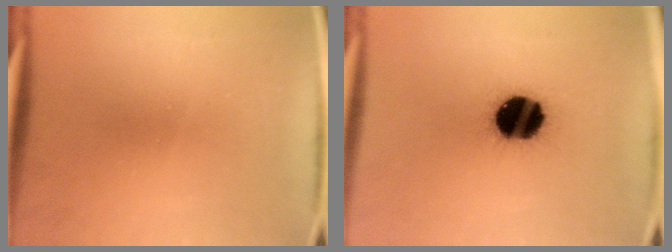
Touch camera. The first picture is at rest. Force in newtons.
{"total": 16.6}